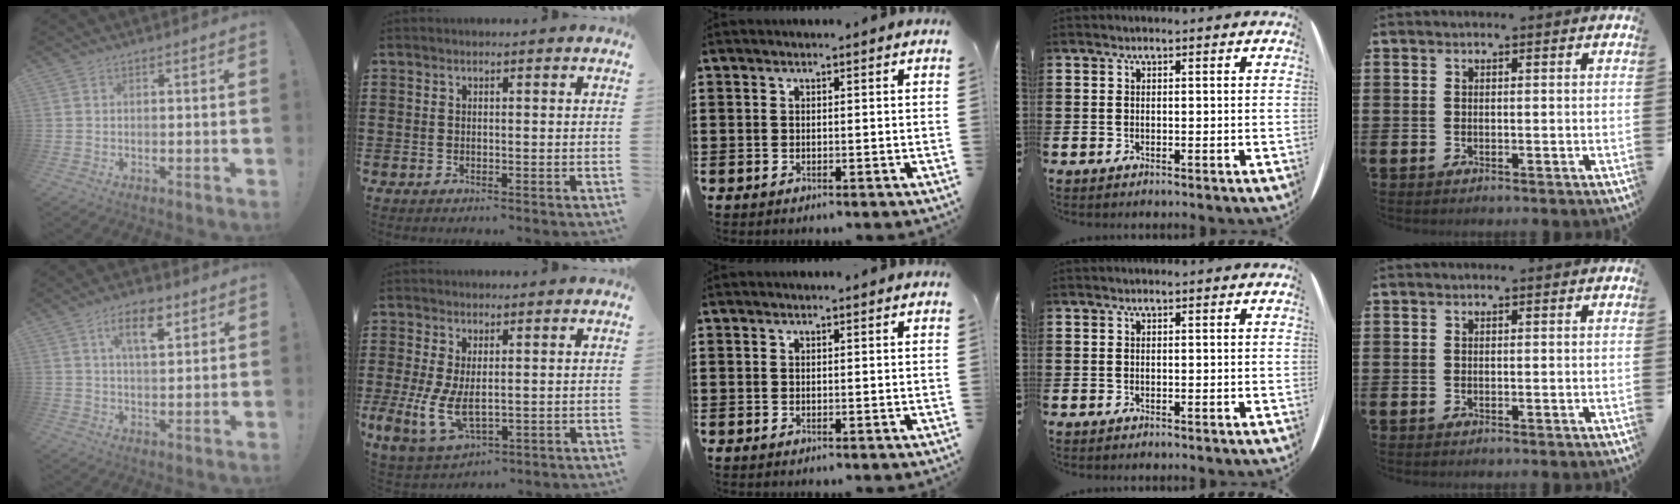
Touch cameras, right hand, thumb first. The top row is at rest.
{"thumb": {"total": 9.8, "force": [4.7, 4.2, 7.4], "torque": [-0.110, -0.010, 0.080]}, "index": {"total": 7.3, "force": [0.3, 3.8, 6.2], "torque": [-0.149, -0.009, 0.008]}}